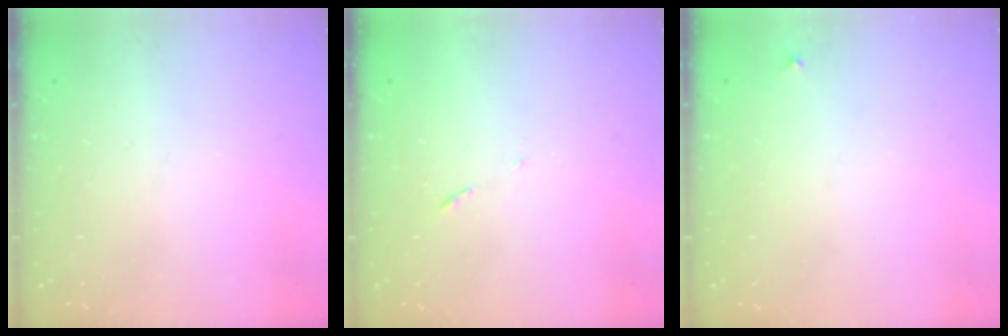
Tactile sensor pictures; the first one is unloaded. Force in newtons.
{"total": 5.6, "press": 5.6, "slide": 0.4}
{"total": 3.3, "press": 3.2, "slide": 0.3}